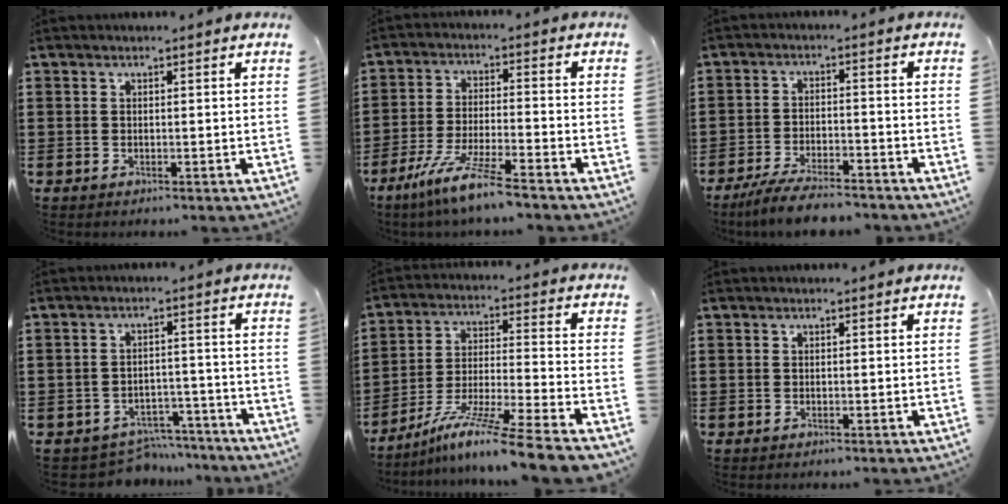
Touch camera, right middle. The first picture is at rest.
{"total": 7.9, "force": [-6.4, -0.3, 4.7], "torque": [-0.106, -0.018, -0.125]}
{"total": 5.7, "force": [-5.1, 0.6, 2.4], "torque": [-0.051, -0.004, -0.098]}
{"total": 4.7, "force": [-4.6, 1.2, 0.2], "torque": [-0.006, 0.011, -0.094]}
{"total": 11.5, "force": [-9.5, -0.8, 6.4], "torque": [-0.114, 0.002, -0.189]}
{"total": 0.0}